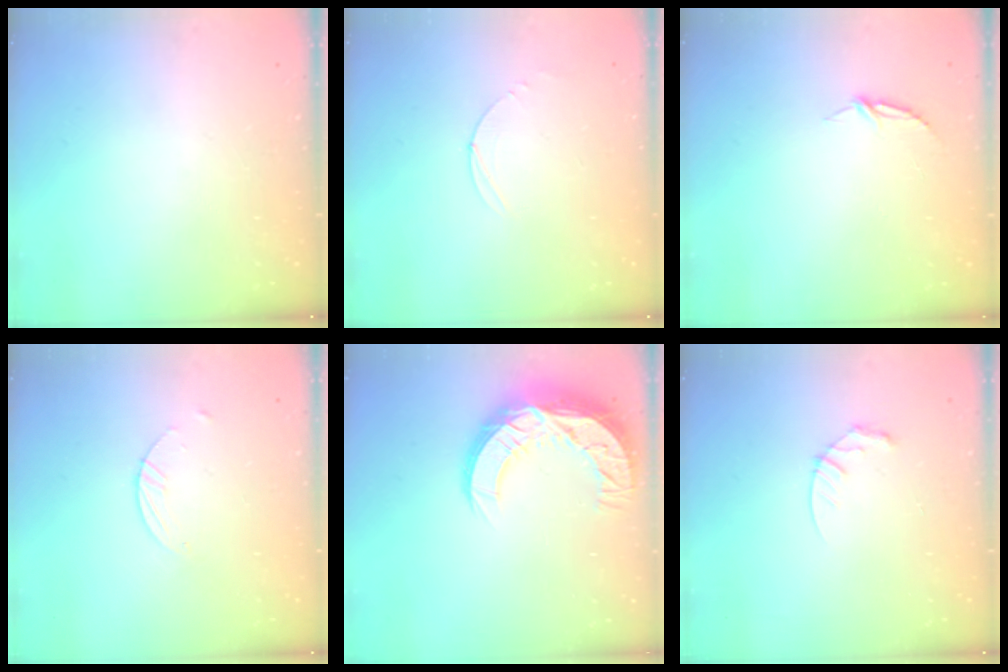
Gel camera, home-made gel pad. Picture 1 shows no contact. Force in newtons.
{"total": 2.8, "press": 2.8, "slide": 0.3}
{"total": 4.2, "press": 4.2, "slide": 0.5}
{"total": 1.8, "press": 1.8, "slide": 0.1}
{"total": 16.0, "press": 16.0, "slide": 1.3}
{"total": 4.7, "press": 4.7, "slide": 0.4}